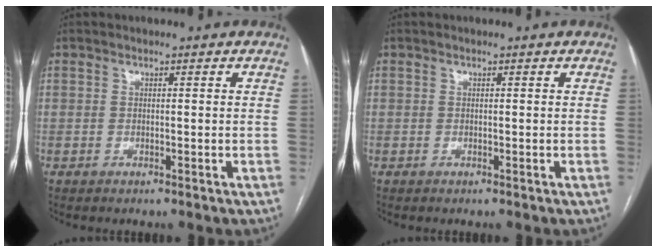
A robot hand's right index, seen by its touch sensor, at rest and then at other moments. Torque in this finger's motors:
{"motor_torque": [0.00, 0.00, 0.00, 0.00]}